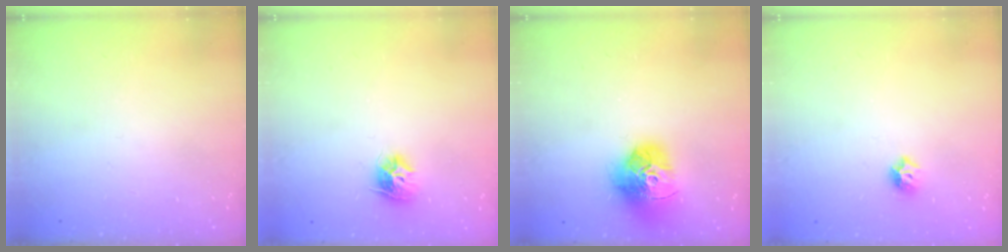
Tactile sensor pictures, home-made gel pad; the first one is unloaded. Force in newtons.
{"total": 9.3, "press": 9.3, "slide": 0.2}
{"total": 17.6, "press": 17.5, "slide": 1.9}
{"total": 5.2, "press": 5.1, "slide": 0.9}